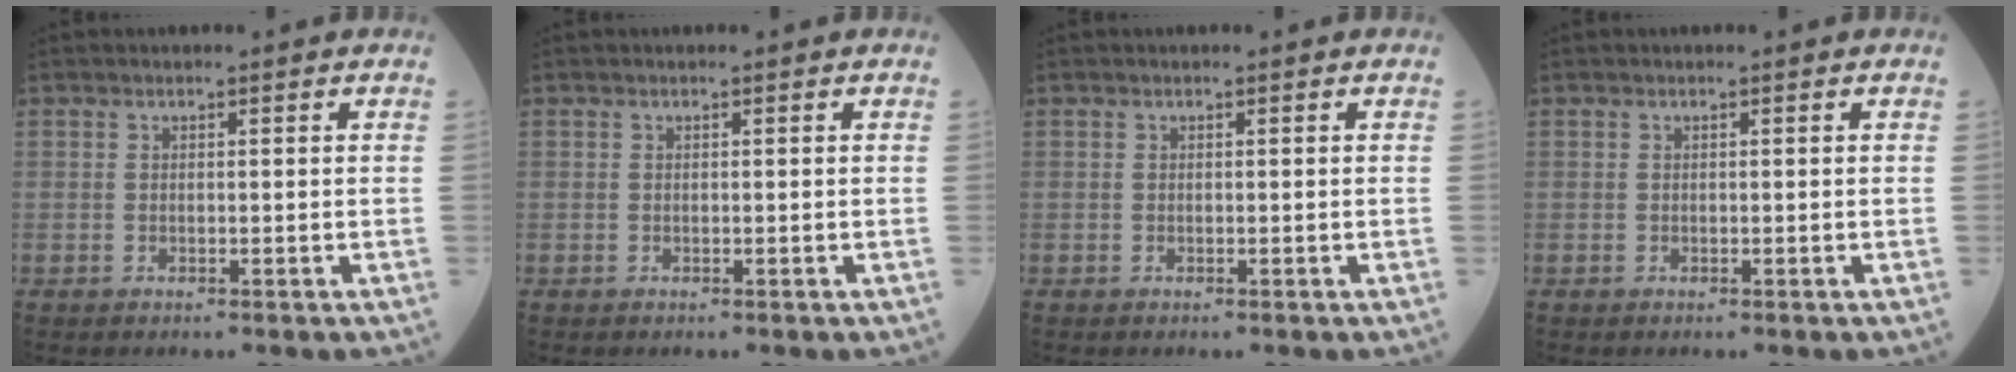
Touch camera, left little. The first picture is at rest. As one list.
[{"total": 0.0}, {"total": 0.0}, {"total": 0.0}]